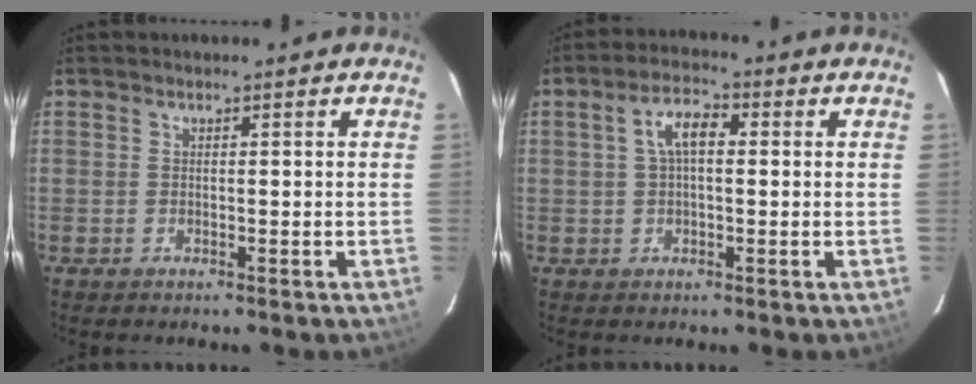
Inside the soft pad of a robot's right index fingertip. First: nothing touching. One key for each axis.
{"total": 5.4, "fx": 0.8, "fy": 2.6, "fz": 4.6, "tx": -0.089, "ty": 0.018, "tz": 0.015}